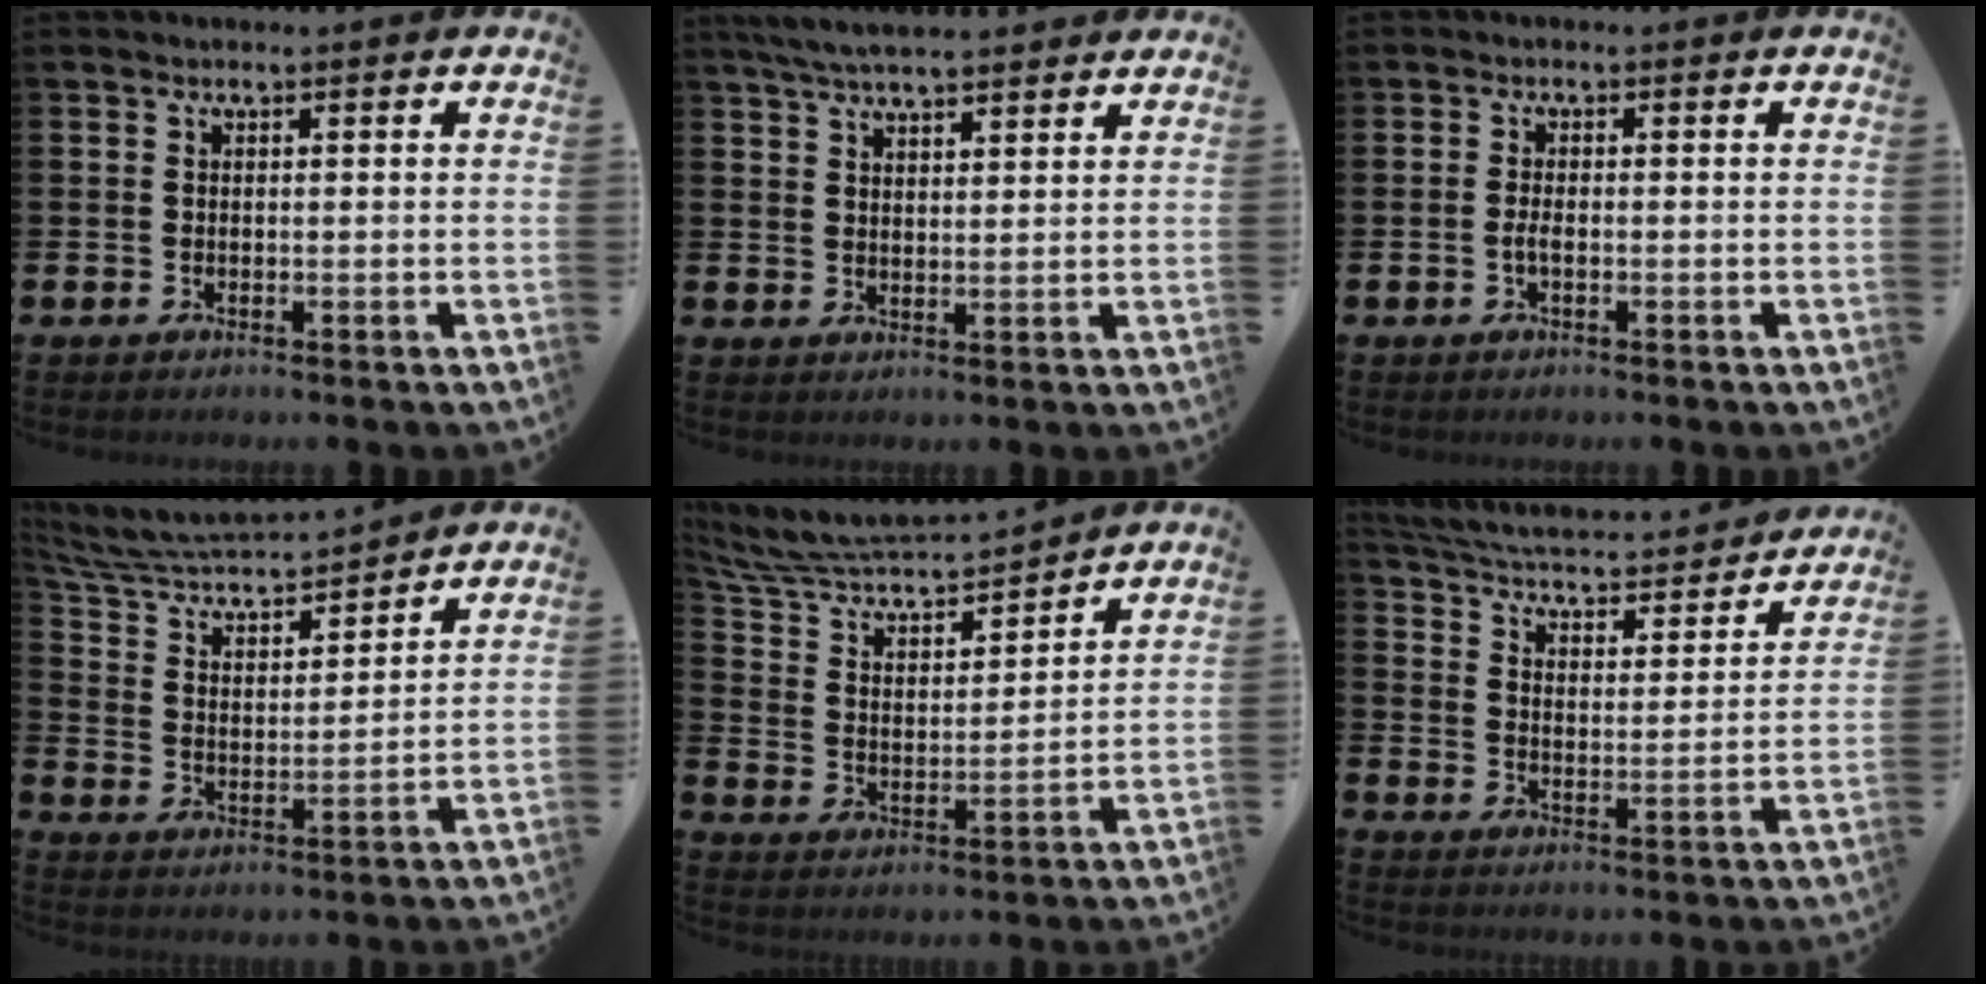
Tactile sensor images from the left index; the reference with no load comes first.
{"total": 5.4, "force": [5.0, 0.7, 1.7], "torque": [-0.053, -0.011, 0.095]}
{"total": 1.4, "force": [-0.5, 0.5, 1.2], "torque": [-0.024, 0.001, -0.009]}
{"total": 6.1, "force": [5.9, 1.2, 1.0], "torque": [-0.055, -0.050, 0.096]}
{"total": 7.4, "force": [7.1, 1.3, 1.3], "torque": [-0.065, -0.057, 0.122]}
{"total": 4.4, "force": [4.1, 0.9, 1.3], "torque": [-0.051, -0.039, 0.061]}